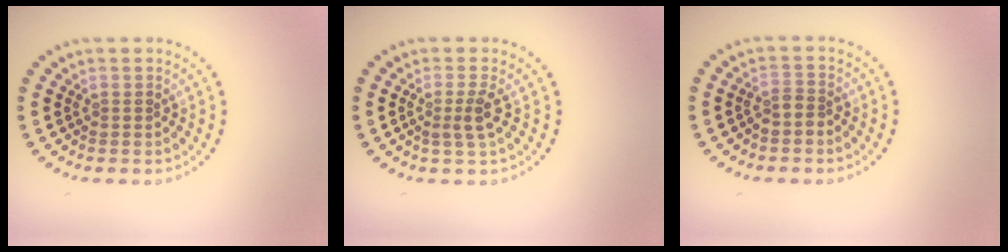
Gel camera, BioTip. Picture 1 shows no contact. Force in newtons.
{"total": 1.9, "press": 1.5, "slide": 1.1}
{"total": 1.5, "press": 1.2, "slide": 1.0}